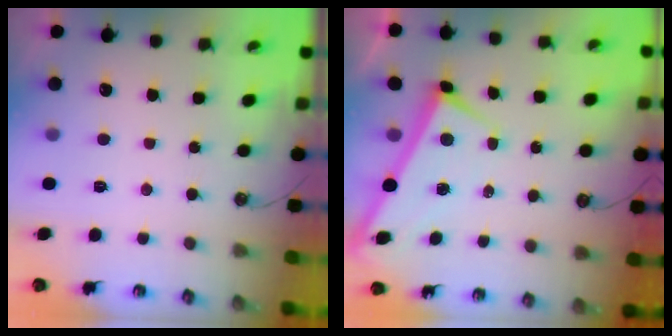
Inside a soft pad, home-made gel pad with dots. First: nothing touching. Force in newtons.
{"total": 0.9, "press": 0.3, "slide": 0.8}